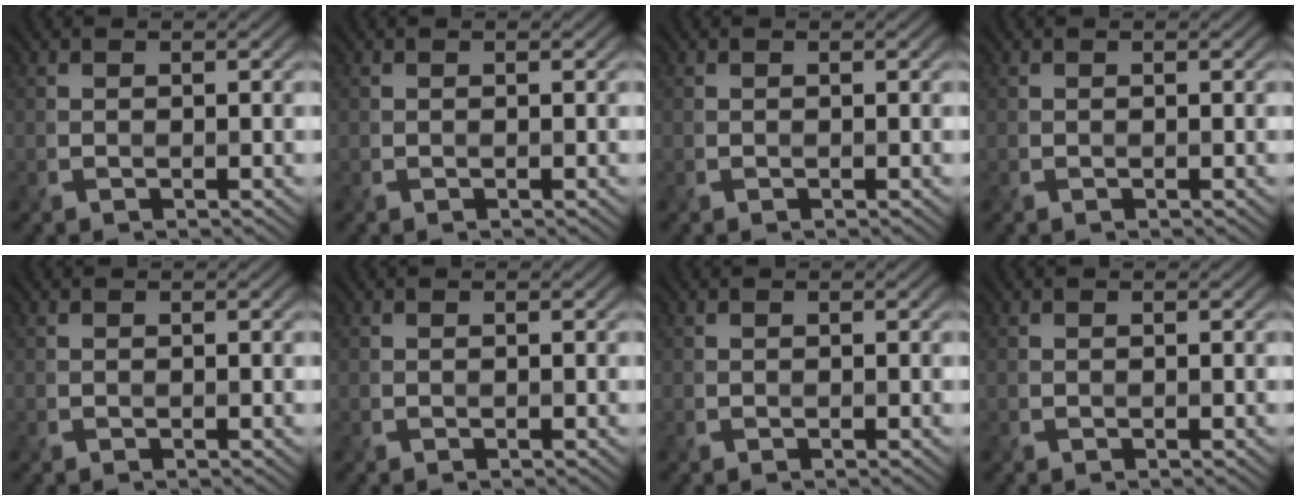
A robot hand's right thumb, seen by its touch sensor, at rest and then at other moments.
{"total": 0.0}
{"total": 0.0}
{"total": 0.0}
{"total": 0.0}
{"total": 0.0}
{"total": 0.0}
{"total": 0.0}